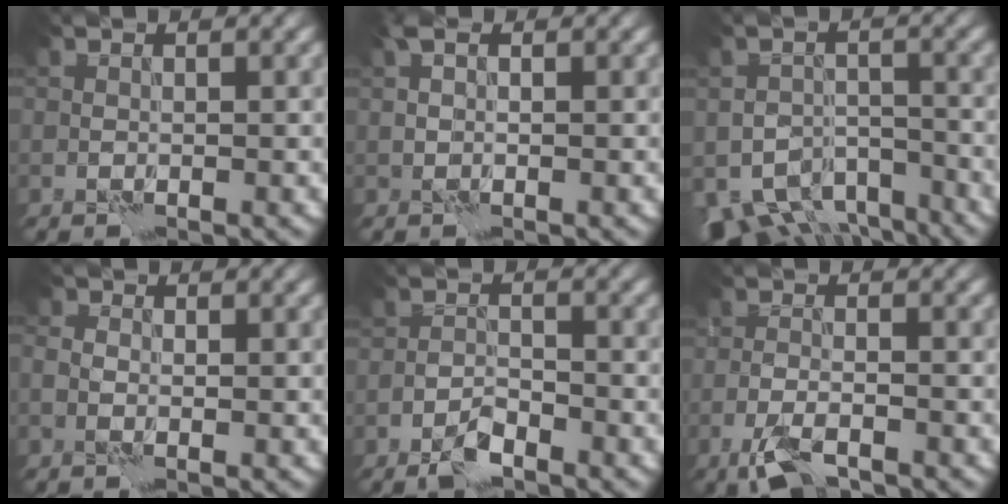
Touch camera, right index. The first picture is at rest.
{"total": 1.2, "force": [0.5, 0.5, 1.0], "torque": [-0.023, 0.007, 0.006]}
{"total": 7.5, "force": [-5.6, 4.1, 2.9], "torque": [-0.042, -0.015, -0.084]}
{"total": 1.5, "force": [0.0, 1.2, 0.9], "torque": [-0.013, 0.004, -0.007]}
{"total": 2.4, "force": [-1.9, 0.7, 1.2], "torque": [-0.023, 0.004, -0.040]}
{"total": 3.4, "force": [-2.5, 0.9, 2.2], "torque": [-0.053, -0.005, -0.056]}